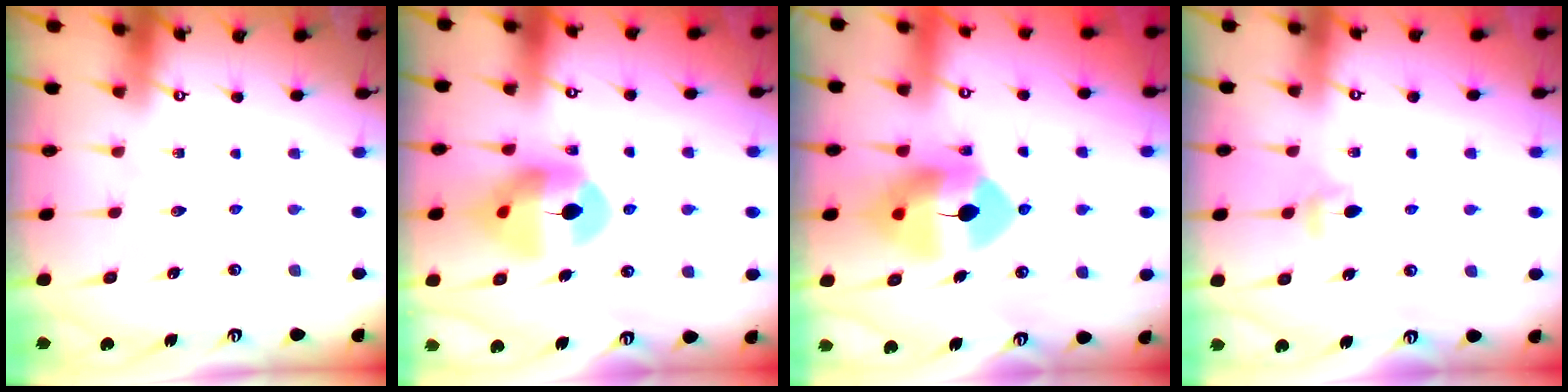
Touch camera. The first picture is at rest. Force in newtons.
{"total": 11.2, "press": 11.2, "slide": 0.9}
{"total": 12.0, "press": 11.8, "slide": 2.2}
{"total": 4.0, "press": 3.9, "slide": 0.8}